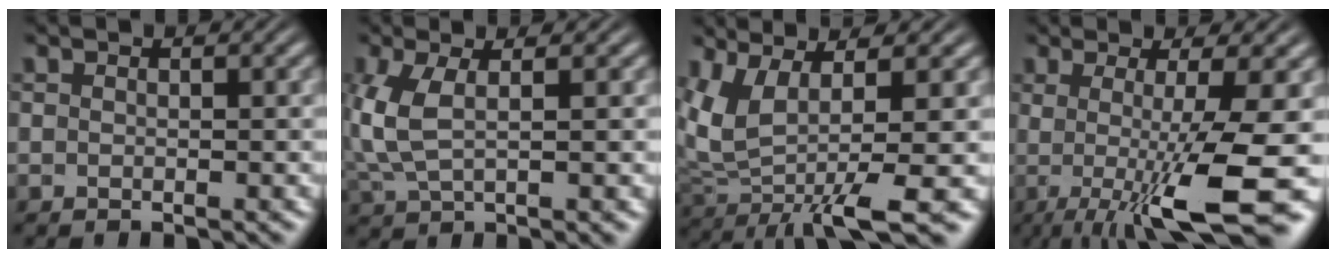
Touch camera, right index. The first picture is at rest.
{"total": 4.7, "force": [0.7, 2.3, 4.1], "torque": [-0.102, -0.007, 0.020]}
{"total": 10.3, "force": [-0.1, 6.3, 8.1], "torque": [-0.171, -0.016, 0.001]}
{"total": 9.6, "force": [-1.1, 2.5, 9.2], "torque": [-0.130, -0.011, -0.012]}